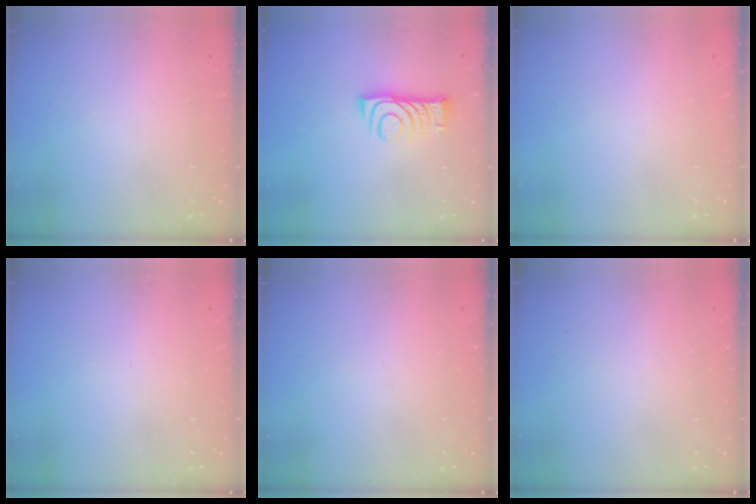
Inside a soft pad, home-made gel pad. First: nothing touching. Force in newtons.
{"total": 8.3, "press": 8.3, "slide": 0.8}
{"total": 1.5, "press": 1.5, "slide": 0.1}
{"total": 1.8, "press": 1.8, "slide": 0.4}
{"total": 0.0}
{"total": 1.6, "press": 1.6, "slide": 0.1}